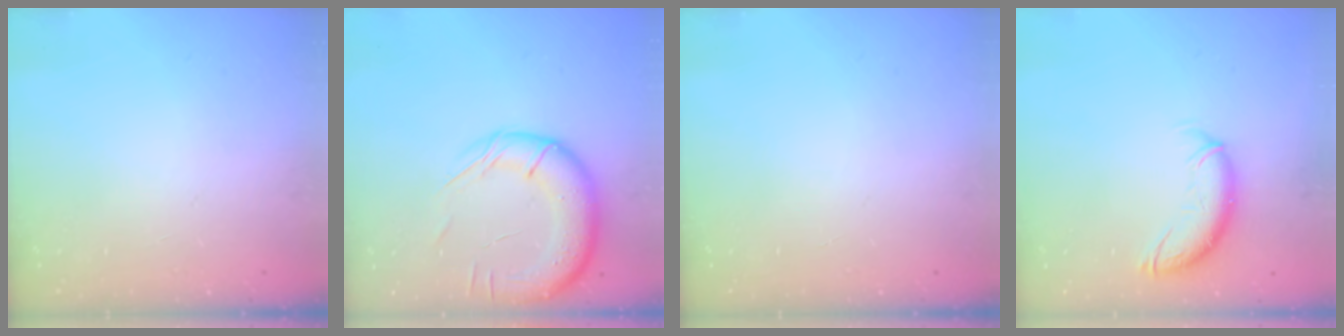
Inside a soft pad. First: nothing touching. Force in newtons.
{"total": 15.7, "press": 15.3, "slide": 3.2}
{"total": 0.0}
{"total": 10.7, "press": 10.6, "slide": 1.5}